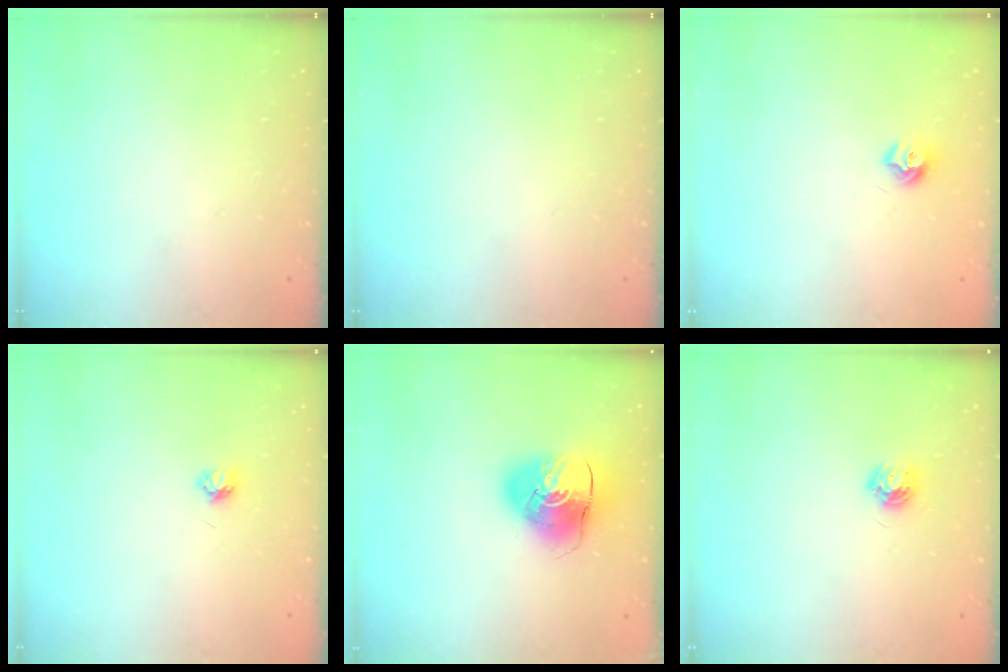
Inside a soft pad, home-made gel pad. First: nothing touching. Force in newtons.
{"total": 0.0}
{"total": 7.9, "press": 7.9, "slide": 0.6}
{"total": 3.5, "press": 3.4, "slide": 0.3}
{"total": 10.8, "press": 10.6, "slide": 1.6}
{"total": 5.9, "press": 5.9, "slide": 0.5}